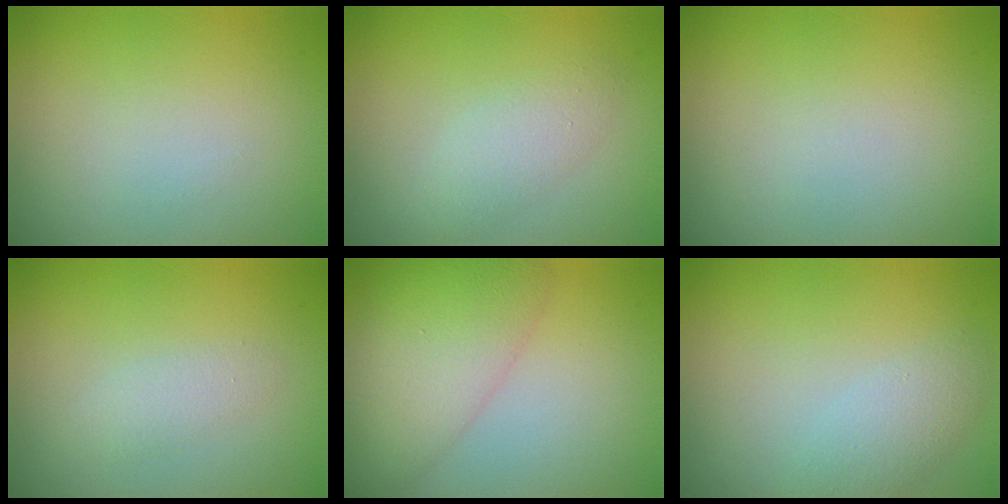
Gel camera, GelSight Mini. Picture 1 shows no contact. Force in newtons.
{"total": 2.3, "press": 2.3, "slide": 0.2}
{"total": 0.0}
{"total": 1.4, "press": 1.4, "slide": 0.1}
{"total": 7.4, "press": 7.4, "slide": 0.3}
{"total": 2.4, "press": 2.4, "slide": 0.2}